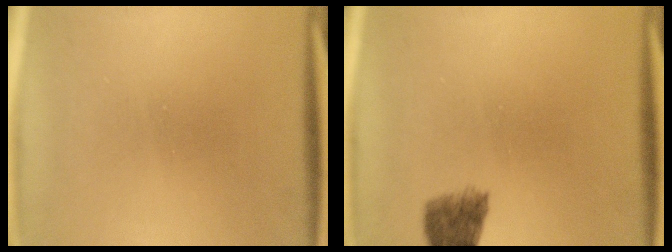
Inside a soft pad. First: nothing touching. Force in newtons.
{"total": 4.5}